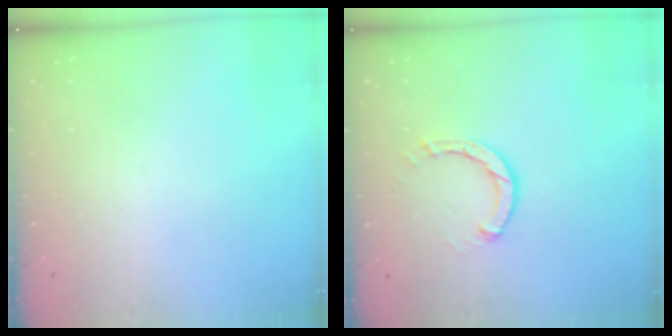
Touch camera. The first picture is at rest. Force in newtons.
{"total": 3.0, "press": 3.0, "slide": 0.4}